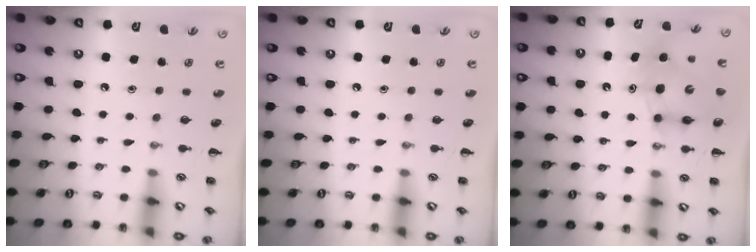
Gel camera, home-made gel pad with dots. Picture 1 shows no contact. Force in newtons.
{"total": 0.0}
{"total": 8.9, "press": 8.7, "slide": 1.9}